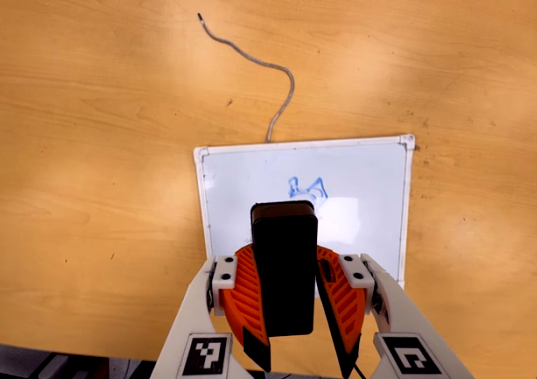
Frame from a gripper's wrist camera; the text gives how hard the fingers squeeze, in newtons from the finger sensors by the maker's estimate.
{"total": 9.5, "left": 9.6, "right": 9.3}